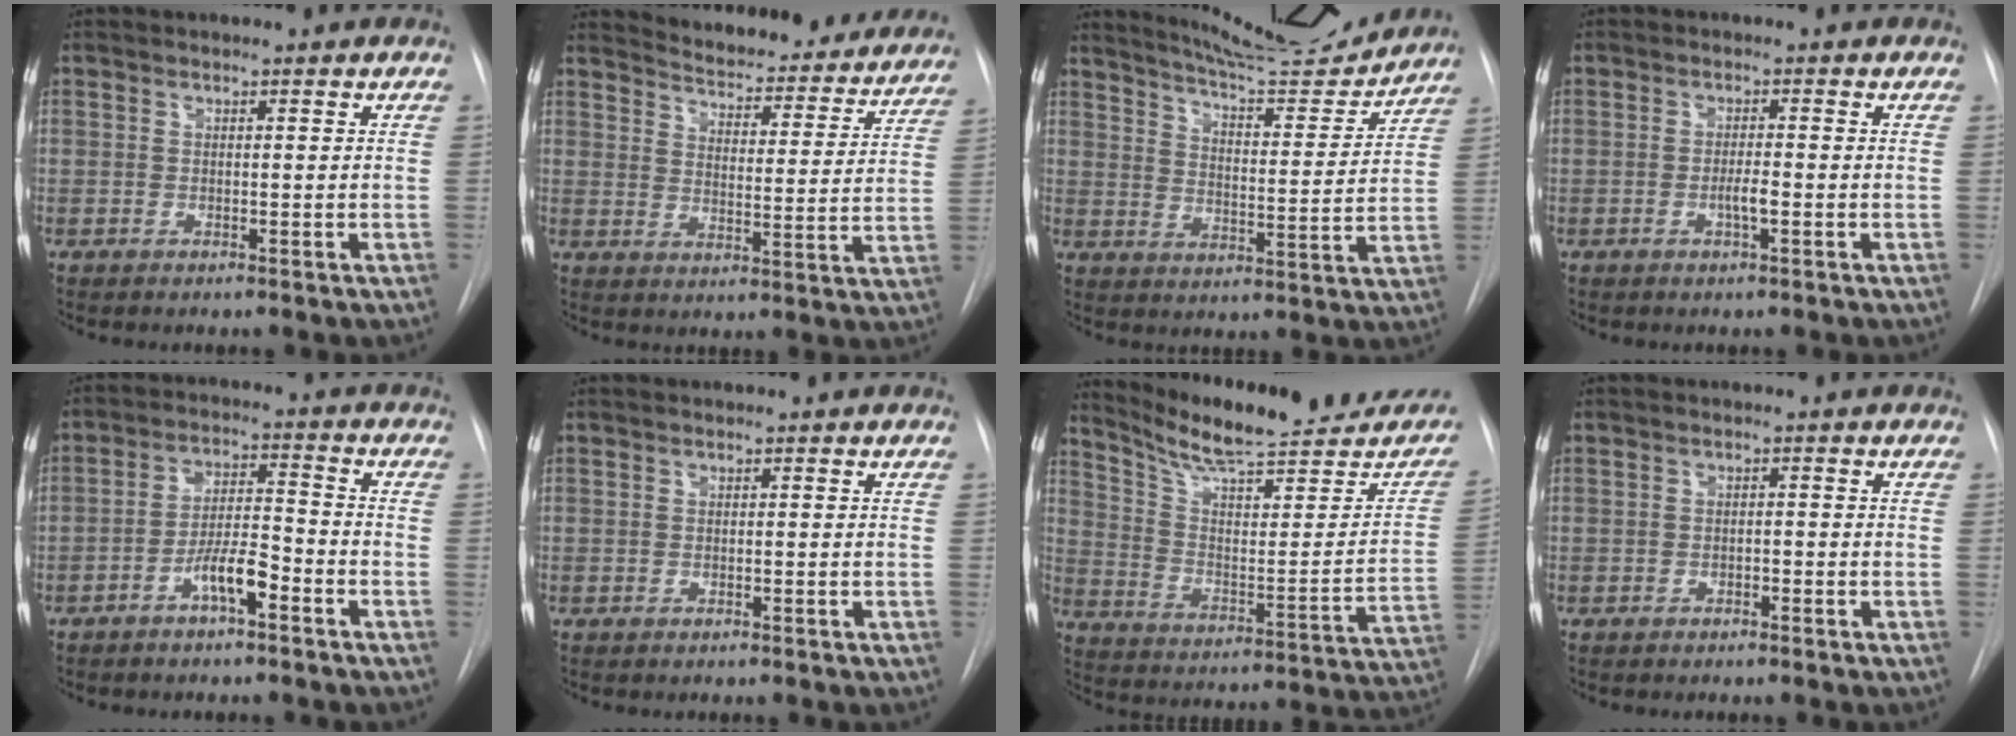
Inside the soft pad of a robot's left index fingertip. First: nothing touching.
{"total": 21.5, "force": [20.2, 4.4, 5.7], "torque": [-0.069, -0.062, 0.238]}
{"total": 13.9, "force": [13.4, 0.5, 3.9], "torque": [-0.063, -0.038, 0.185]}
{"total": 2.7, "force": [-2.2, -0.1, 1.5], "torque": [-0.029, -0.004, -0.036]}
{"total": 6.9, "force": [-5.1, 1.0, 4.5], "torque": [-0.089, 0.008, -0.086]}
{"total": 0.0}
{"total": 21.1, "force": [18.0, 3.1, 10.6], "torque": [-0.154, -0.046, 0.253]}
{"total": 2.1, "force": [-2.1, 0.0, 0.0], "torque": [0.000, -0.003, -0.033]}